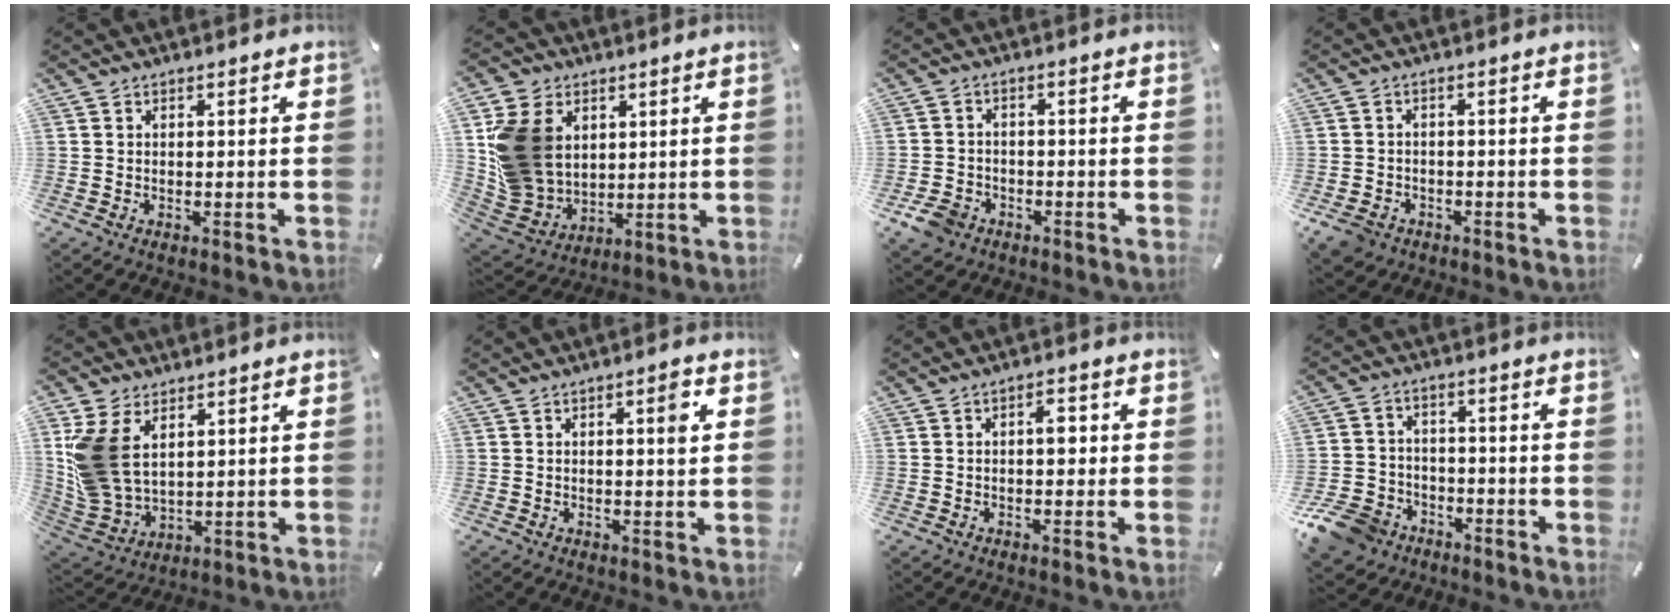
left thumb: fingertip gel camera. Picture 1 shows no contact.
{"total": 16.6, "force": [4.4, 13.8, 8.1], "torque": [-0.194, -0.018, 0.089]}
{"total": 5.6, "force": [-3.1, 4.2, 2.0], "torque": [-0.054, 0.012, -0.061]}
{"total": 4.1, "force": [-2.6, 3.0, 1.1], "torque": [-0.035, 0.009, -0.054]}
{"total": 13.1, "force": [4.6, 9.5, 7.8], "torque": [-0.196, -0.011, 0.088]}
{"total": 3.8, "force": [1.1, 0.8, 3.5], "torque": [-0.039, -0.008, 0.008]}
{"total": 3.9, "force": [0.4, 2.0, 3.3], "torque": [-0.041, 0.000, -0.002]}
{"total": 9.8, "force": [-6.3, 7.1, 2.4], "torque": [-0.062, 0.049, -0.118]}